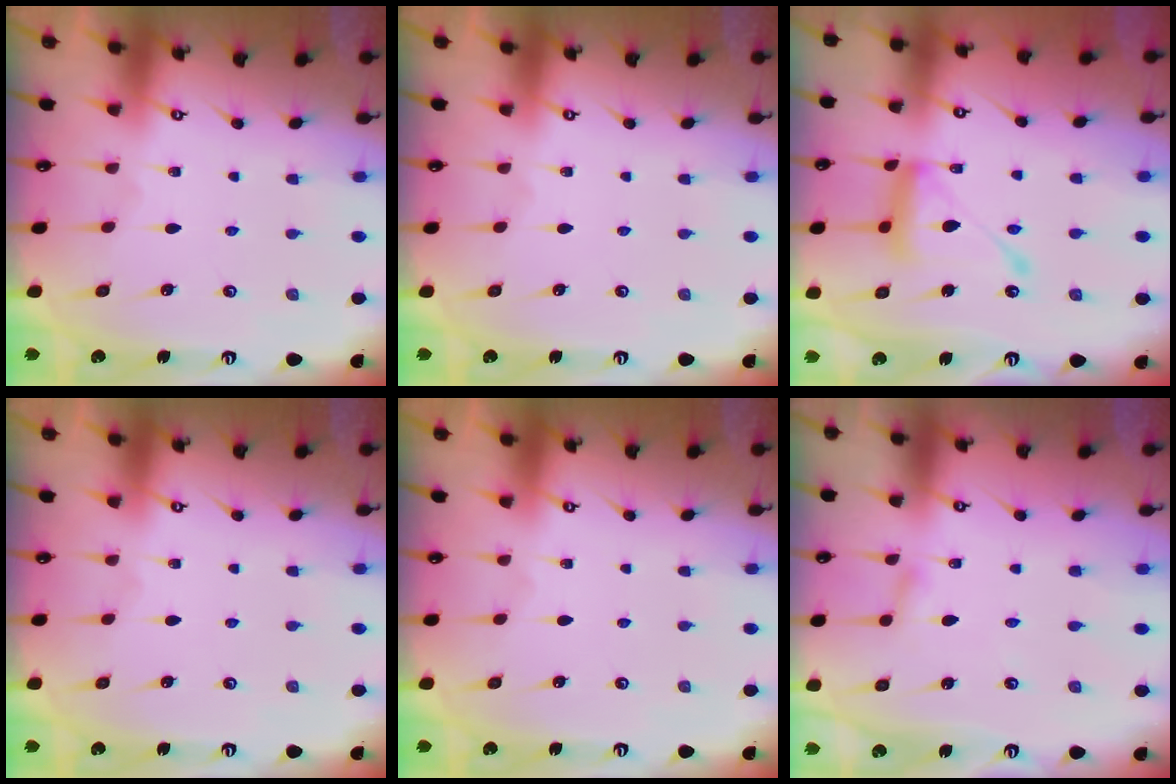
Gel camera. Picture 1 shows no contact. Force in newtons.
{"total": 0.0}
{"total": 14.8, "press": 14.7, "slide": 1.2}
{"total": 0.0}
{"total": 0.0}
{"total": 1.8, "press": 1.8, "slide": 0.2}